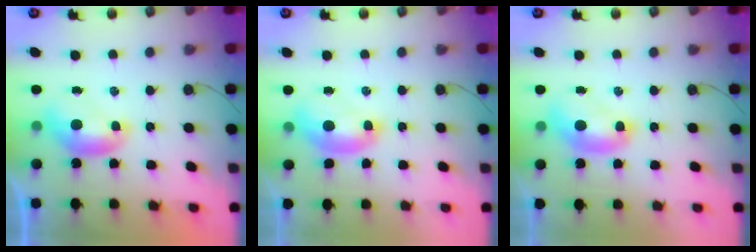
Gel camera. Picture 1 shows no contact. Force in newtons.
{"total": 1.8, "press": 1.7, "slide": 0.6}
{"total": 2.1, "press": 2.1, "slide": 0.2}